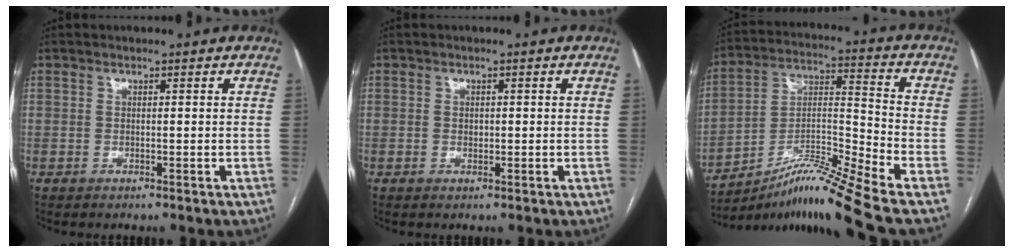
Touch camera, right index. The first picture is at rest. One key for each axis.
{"total": 1.1, "fx": 0.0, "fy": 0.8, "fz": 0.8, "tx": -0.012, "ty": 0.001, "tz": 0.001}
{"total": 14.7, "fx": -11.2, "fy": -2.0, "fz": 9.4, "tx": -0.181, "ty": 0.010, "tz": -0.192}